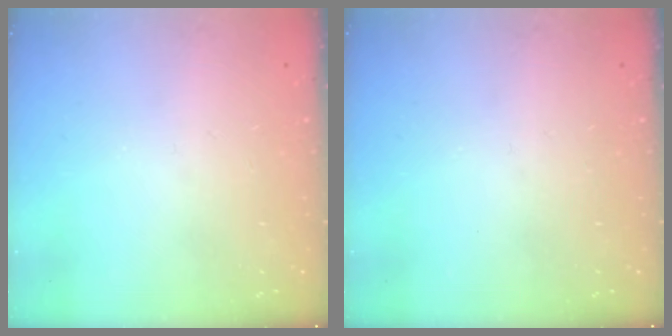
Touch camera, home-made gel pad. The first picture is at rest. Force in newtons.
{"total": 0.0}